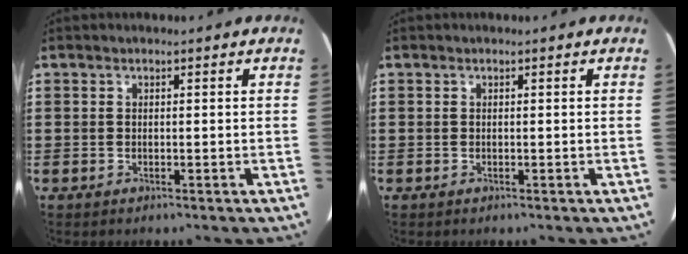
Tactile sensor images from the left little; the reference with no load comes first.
{"total": 0.0}